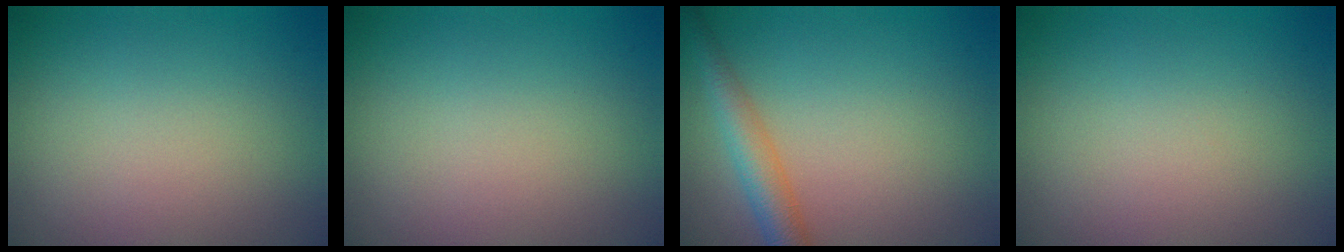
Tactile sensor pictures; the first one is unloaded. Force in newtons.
{"total": 0.0}
{"total": 3.4, "press": 3.4, "slide": 0.2}
{"total": 0.0}